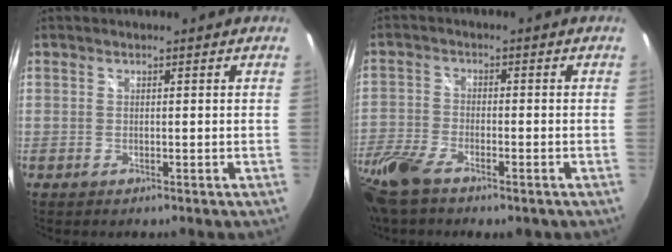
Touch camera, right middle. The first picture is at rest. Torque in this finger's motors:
{"motor_torque": [0.93, -1.21, 0.15, 0.11]}